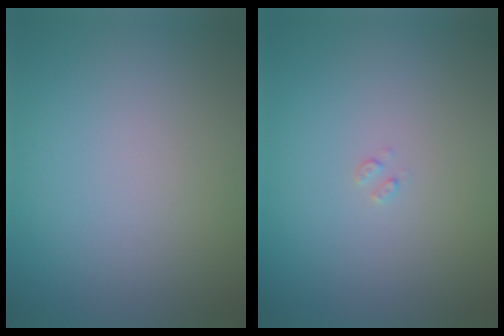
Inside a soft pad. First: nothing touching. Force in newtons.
{"total": 0.6, "press": 0.6, "slide": 0.2}